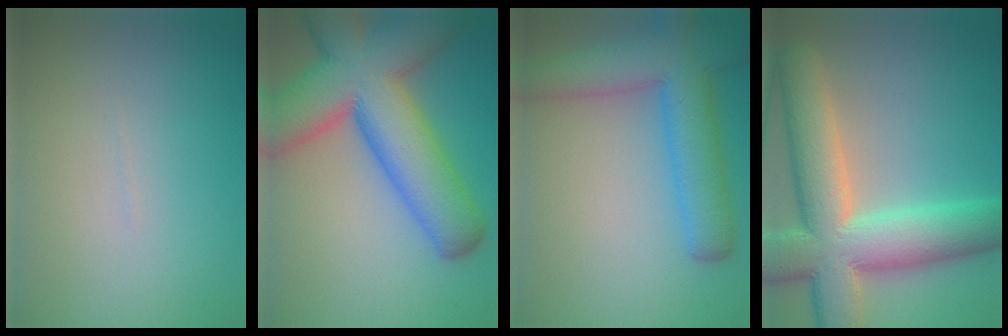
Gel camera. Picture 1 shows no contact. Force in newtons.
{"total": 14.1, "press": 14.1, "slide": 0.7}
{"total": 7.6, "press": 7.6, "slide": 0.4}
{"total": 12.5, "press": 12.5, "slide": 1.1}